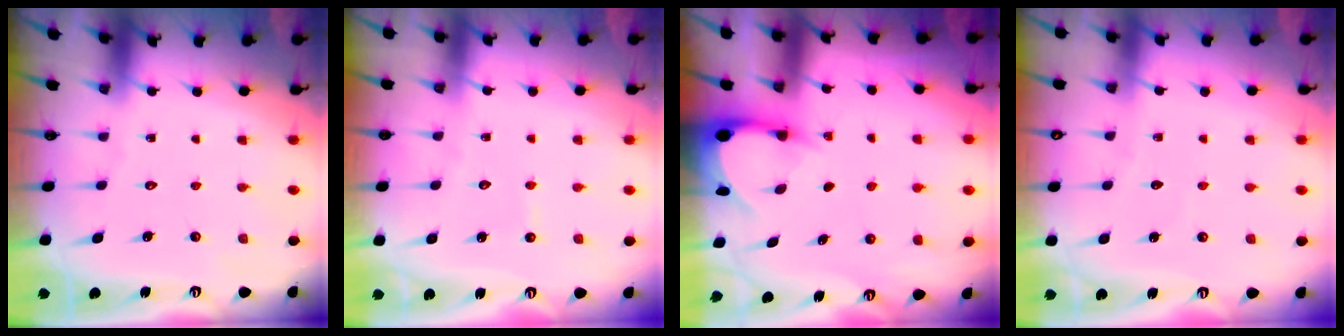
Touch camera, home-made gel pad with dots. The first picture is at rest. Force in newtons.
{"total": 2.5, "press": 2.5, "slide": 0.2}
{"total": 3.4, "press": 3.4, "slide": 0.2}
{"total": 2.1, "press": 2.1, "slide": 0.3}